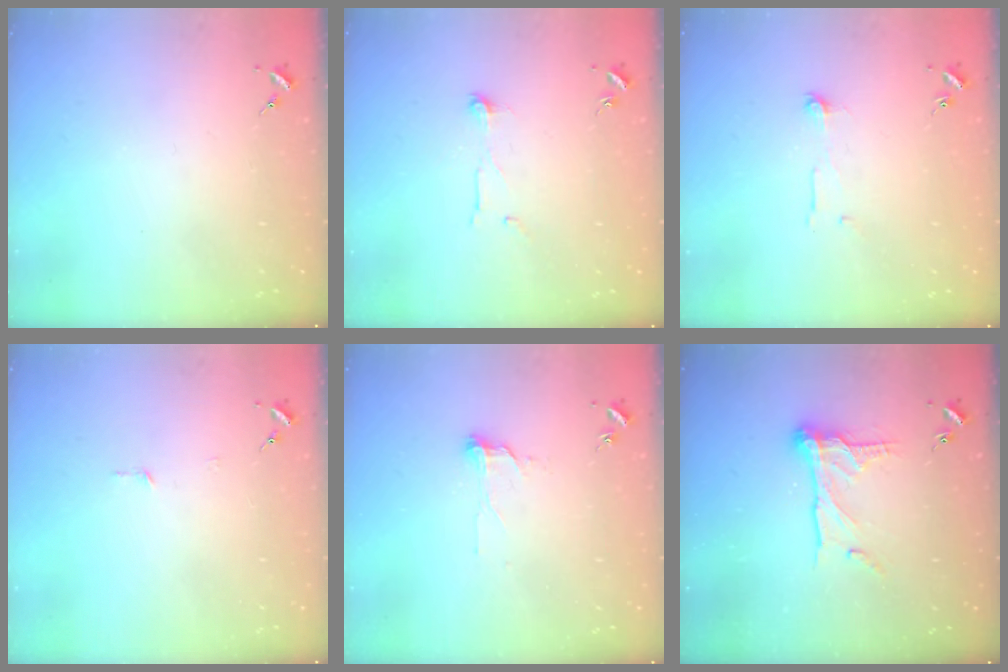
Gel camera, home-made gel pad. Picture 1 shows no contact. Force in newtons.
{"total": 5.5, "press": 5.4, "slide": 0.4}
{"total": 4.9, "press": 4.9, "slide": 0.5}
{"total": 2.7, "press": 2.7, "slide": 0.2}
{"total": 8.2, "press": 8.2, "slide": 0.7}
{"total": 13.5, "press": 13.5, "slide": 1.1}